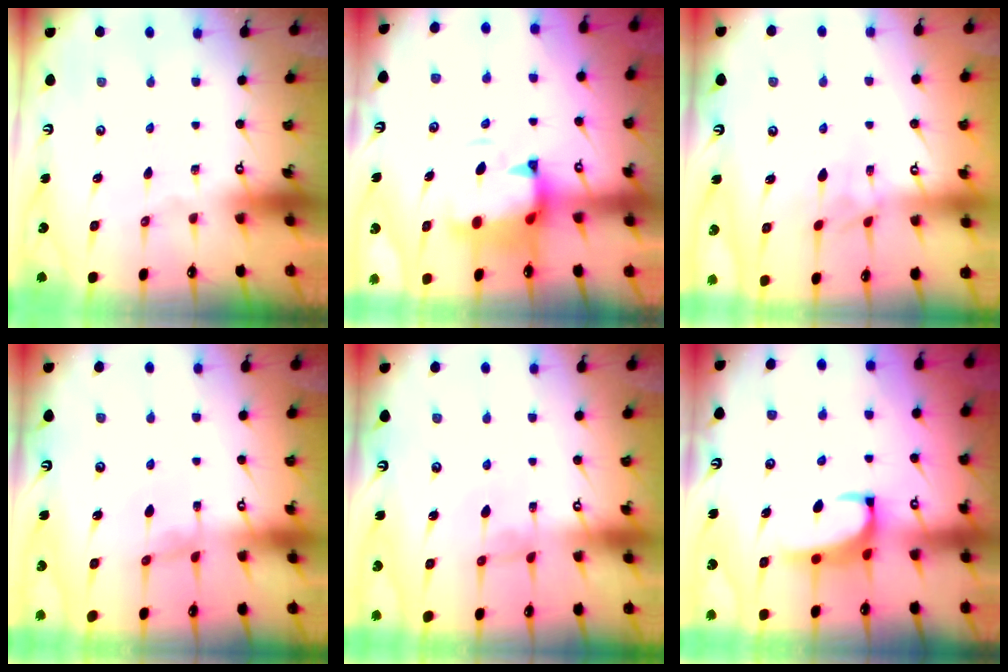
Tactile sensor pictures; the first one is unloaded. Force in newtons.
{"total": 2.8, "press": 2.4, "slide": 1.4}
{"total": 1.2, "press": 0.9, "slide": 0.8}
{"total": 1.0, "press": 0.9, "slide": 0.3}
{"total": 0.0}
{"total": 2.1, "press": 1.9, "slide": 1.0}